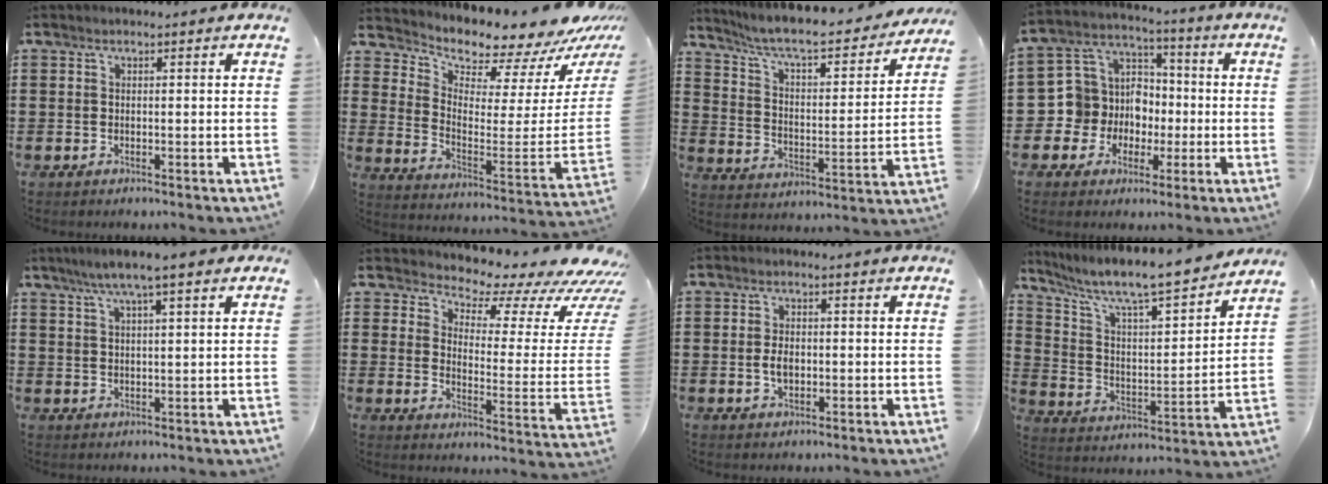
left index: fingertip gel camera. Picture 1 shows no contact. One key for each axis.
{"total": 5.7, "fx": 5.6, "fy": 1.1, "fz": 0.7, "tx": -0.028, "ty": -0.081, "tz": 0.089}
{"total": 6.9, "fx": 5.9, "fy": 0.7, "fz": 3.6, "tx": -0.094, "ty": -0.045, "tz": 0.095}
{"total": 9.6, "fx": -1.4, "fy": 9.3, "fz": 2.1, "tx": -0.098, "ty": 0.005, "tz": -0.023}
{"total": 5.3, "fx": 3.5, "fy": 0.3, "fz": 4.0, "tx": -0.083, "ty": 0.000, "tz": 0.062}
{"total": 5.7, "fx": 5.1, "fy": 1.3, "fz": 2.2, "tx": -0.039, "ty": -0.057, "tz": 0.079}
{"total": 2.9, "fx": -0.2, "fy": 1.5, "fz": 2.4, "tx": -0.047, "ty": 0.004, "tz": -0.003}
{"total": 7.6, "fx": 6.8, "fy": 0.7, "fz": 3.4, "tx": -0.092, "ty": -0.060, "tz": 0.106}